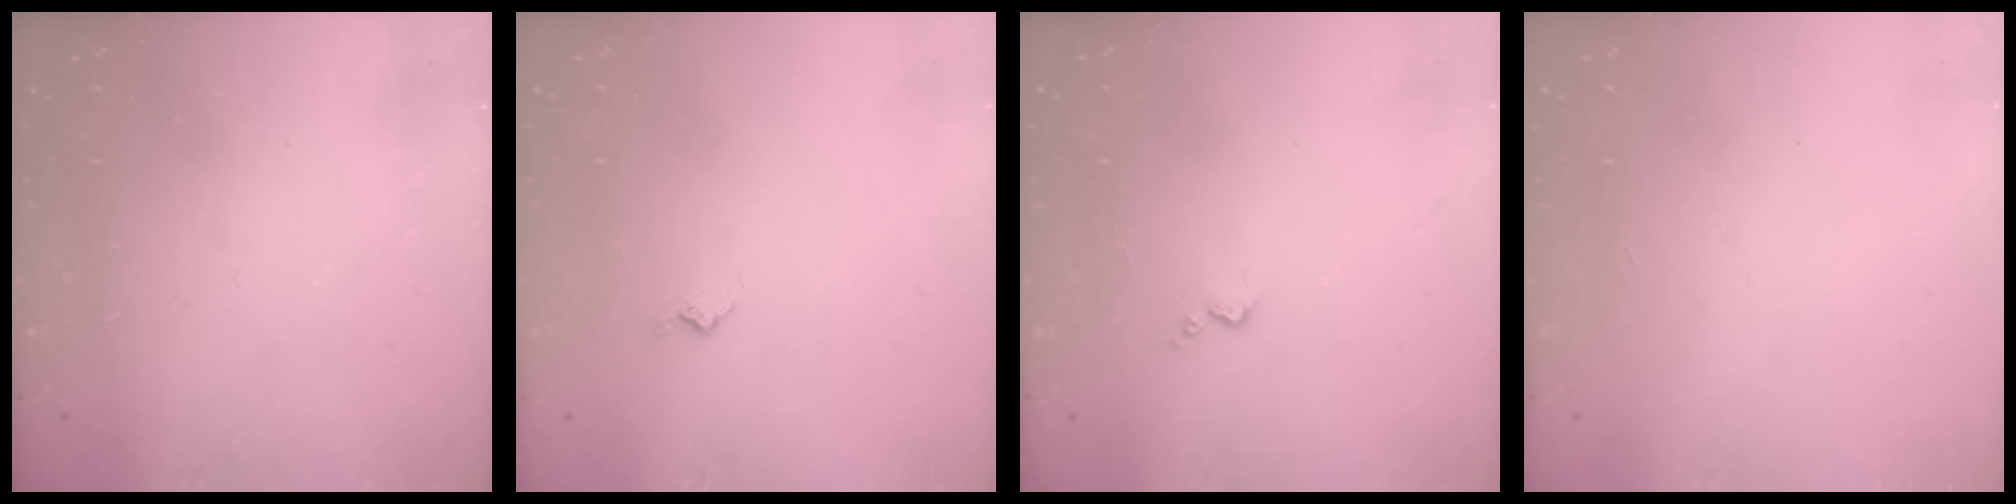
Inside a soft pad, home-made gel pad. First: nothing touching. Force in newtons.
{"total": 3.3, "press": 3.3, "slide": 0.5}
{"total": 2.7, "press": 2.6, "slide": 0.4}
{"total": 0.0}